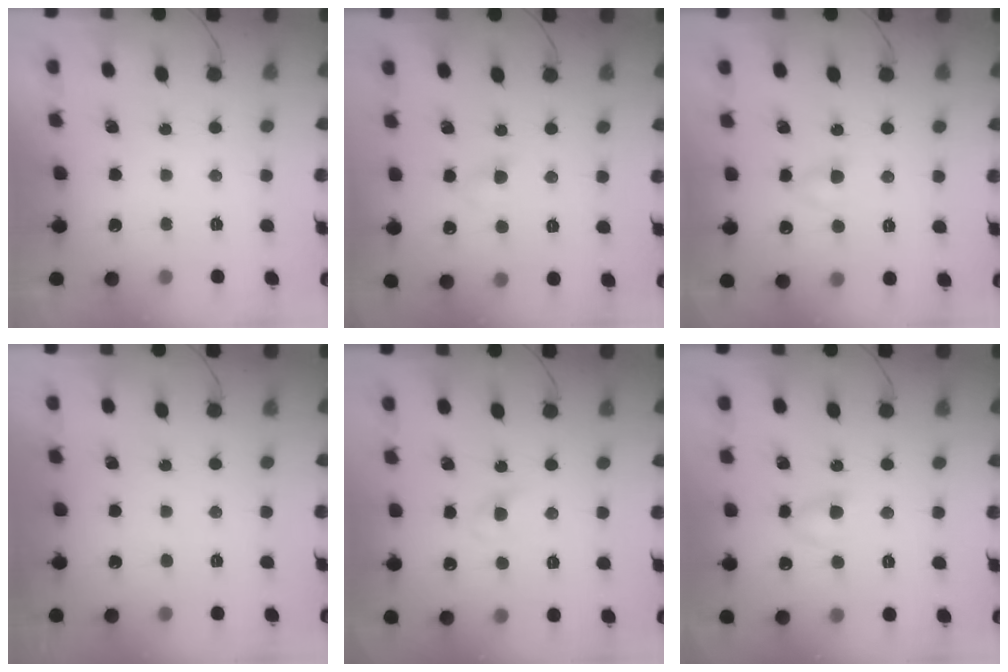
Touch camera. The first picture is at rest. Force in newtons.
{"total": 3.0, "press": 2.9, "slide": 1.0}
{"total": 2.5, "press": 2.2, "slide": 1.1}
{"total": 1.0, "press": 0.9, "slide": 0.2}
{"total": 1.9, "press": 1.7, "slide": 0.8}
{"total": 3.9, "press": 3.7, "slide": 1.3}